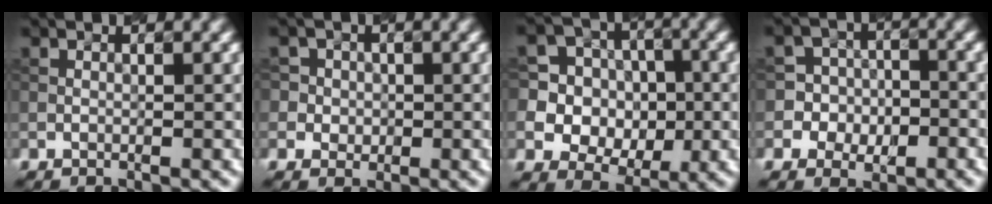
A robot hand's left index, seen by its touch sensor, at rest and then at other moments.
{"total": 4.0, "force": [1.2, 3.6, 1.3], "torque": [-0.016, 0.026, 0.008]}
{"total": 11.3, "force": [-0.2, 10.6, 4.0], "torque": [-0.131, 0.036, -0.008]}
{"total": 5.2, "force": [-1.8, 4.7, 1.0], "torque": [-0.011, 0.023, -0.053]}